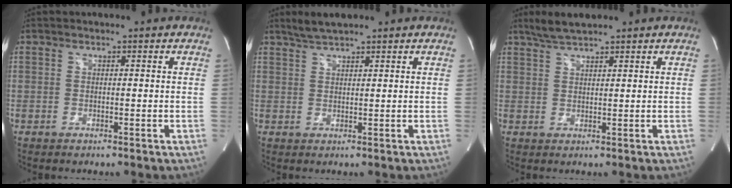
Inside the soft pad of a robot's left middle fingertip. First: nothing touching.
{"total": 3.2, "force": [2.8, 0.2, 1.6], "torque": [-0.039, 0.011, 0.056]}
{"total": 4.0, "force": [3.4, 0.3, 2.1], "torque": [-0.051, 0.013, 0.069]}